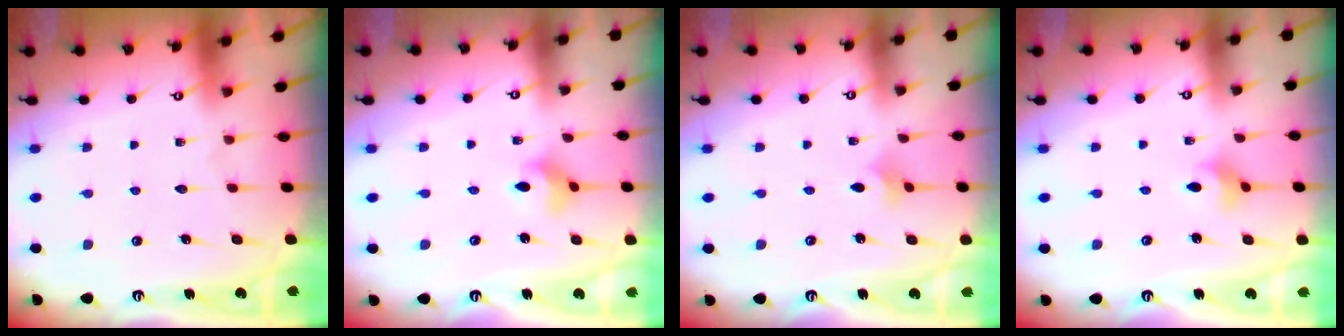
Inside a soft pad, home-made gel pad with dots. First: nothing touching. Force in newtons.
{"total": 4.2, "press": 4.2, "slide": 0.5}
{"total": 1.6, "press": 1.5, "slide": 0.4}
{"total": 3.0, "press": 2.9, "slide": 0.7}